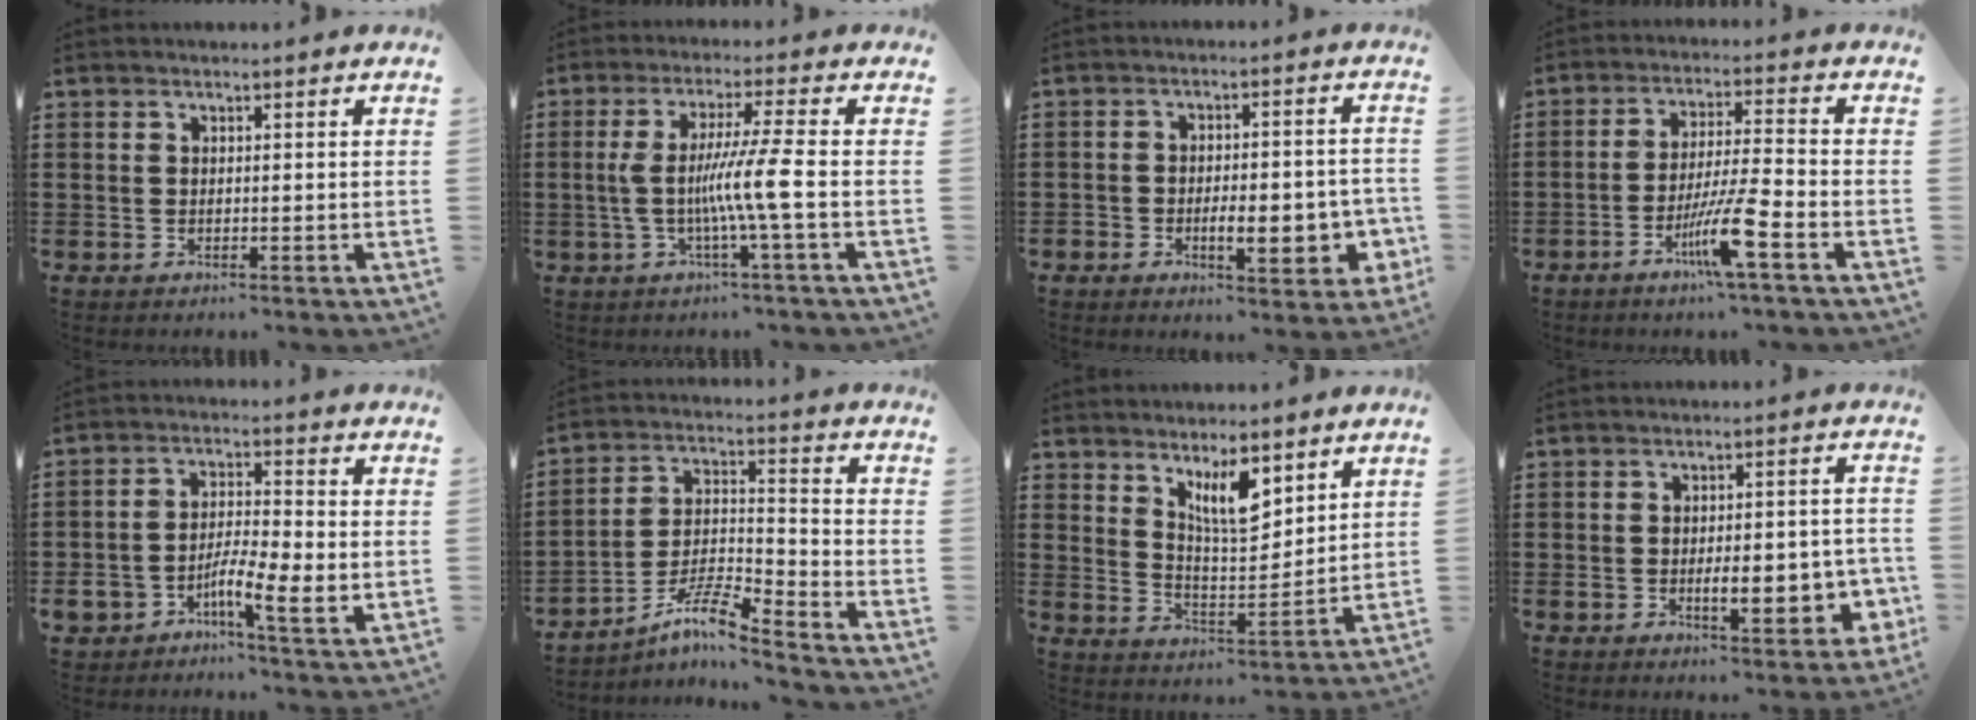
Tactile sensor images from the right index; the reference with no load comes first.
{"total": 8.6, "force": [-1.7, -0.9, 8.4], "torque": [-0.161, -0.014, -0.040]}
{"total": 7.1, "force": [-2.2, 3.4, 5.8], "torque": [-0.080, 0.000, -0.038]}
{"total": 8.9, "force": [-4.5, 0.2, 7.7], "torque": [-0.151, -0.010, -0.085]}
{"total": 7.6, "force": [-2.6, 3.1, 6.4], "torque": [-0.126, -0.005, -0.047]}
{"total": 8.5, "force": [-6.8, 0.9, 4.9], "torque": [-0.104, 0.000, -0.135]}
{"total": 7.8, "force": [5.3, 2.6, 5.1], "torque": [-0.088, -0.022, 0.092]}
{"total": 7.5, "force": [-1.9, 3.4, 6.4], "torque": [-0.083, -0.004, -0.033]}